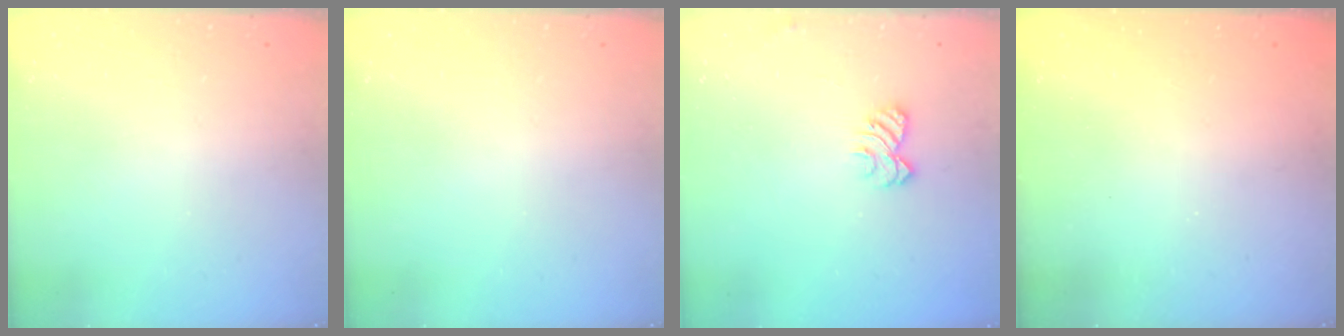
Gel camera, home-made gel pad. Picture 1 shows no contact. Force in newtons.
{"total": 0.0}
{"total": 5.2, "press": 5.1, "slide": 0.5}
{"total": 2.4, "press": 2.3, "slide": 0.8}